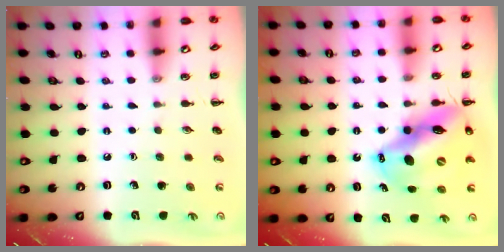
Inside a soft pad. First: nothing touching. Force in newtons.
{"total": 16.0, "press": 15.3, "slide": 4.6}